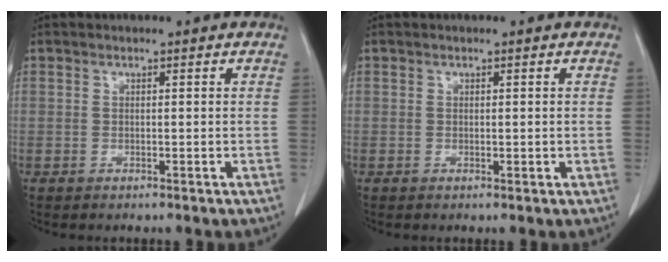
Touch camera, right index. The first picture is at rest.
{"total": 0.7, "force": [0.0, 0.3, 0.6], "torque": [-0.009, -0.002, 0.002]}